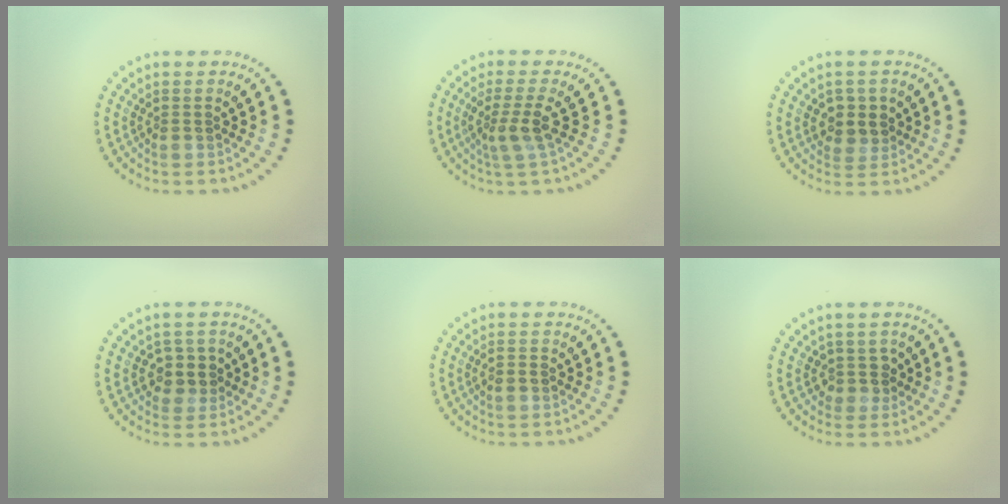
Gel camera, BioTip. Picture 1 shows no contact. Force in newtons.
{"total": 2.7, "press": 2.0, "slide": 1.8}
{"total": 2.6, "press": 2.4, "slide": 1.1}
{"total": 2.3, "press": 2.1, "slide": 1.1}
{"total": 0.8, "press": 0.8, "slide": 0.1}
{"total": 1.7, "press": 1.5, "slide": 1.0}